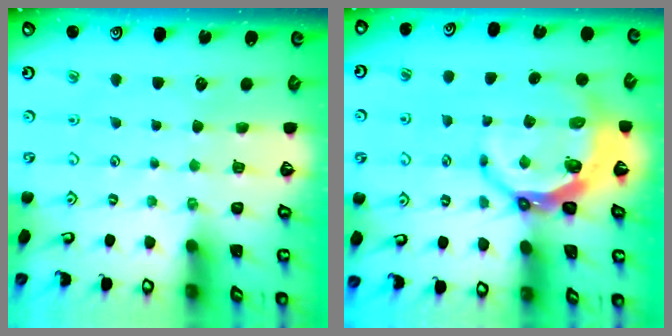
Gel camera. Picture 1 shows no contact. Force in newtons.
{"total": 7.9, "press": 6.9, "slide": 4.0}